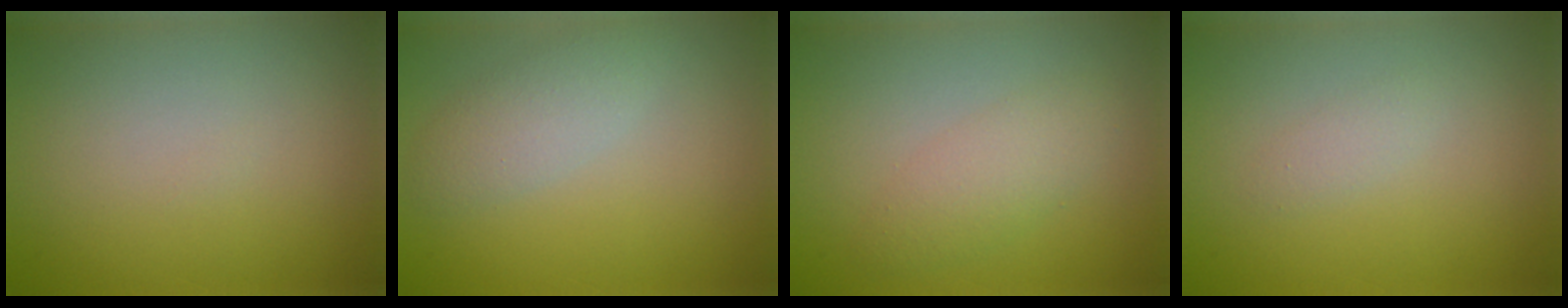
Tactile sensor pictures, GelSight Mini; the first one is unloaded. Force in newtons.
{"total": 2.8, "press": 2.8, "slide": 0.2}
{"total": 2.6, "press": 2.6, "slide": 0.1}
{"total": 1.0, "press": 1.0, "slide": 0.0}